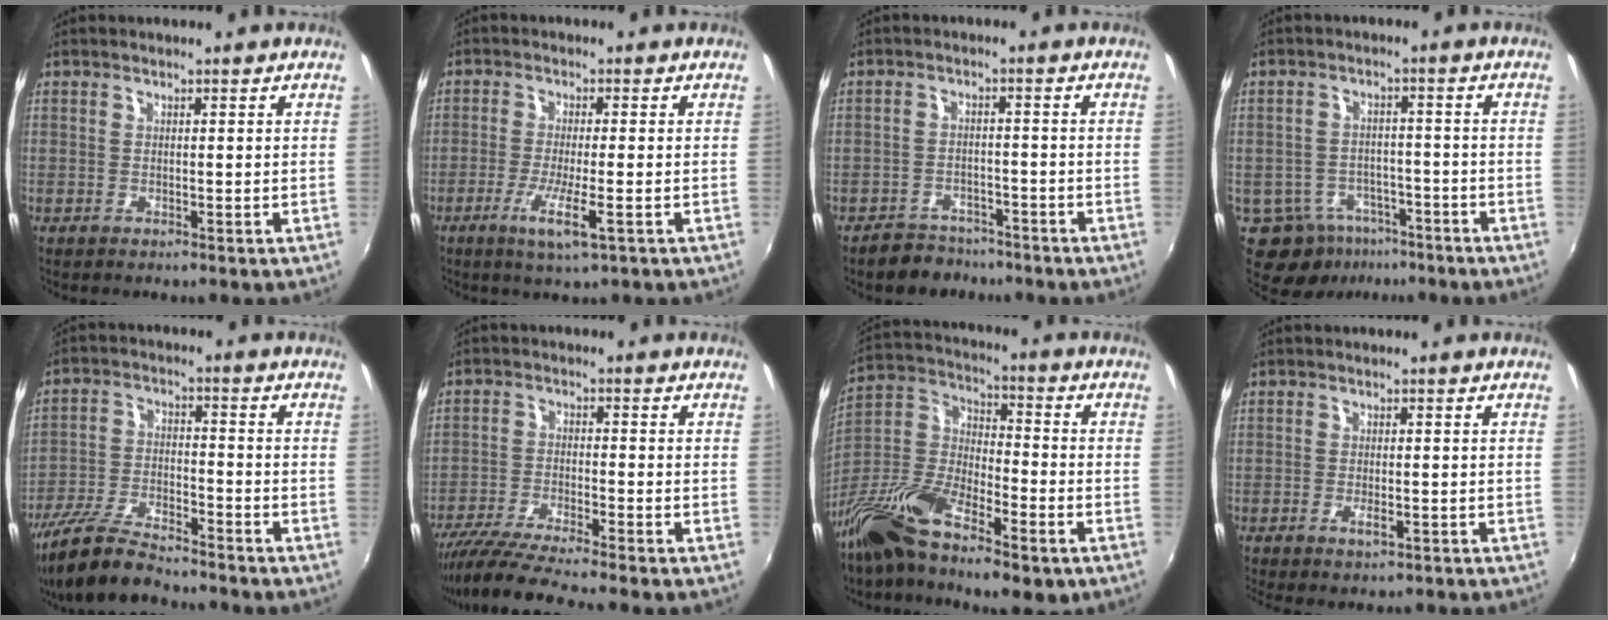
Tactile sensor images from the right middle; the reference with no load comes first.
{"total": 5.9, "force": [-2.8, 0.3, 5.1], "torque": [-0.107, -0.016, -0.054]}
{"total": 6.1, "force": [-5.1, 3.2, 0.9], "torque": [-0.033, 0.010, -0.075]}
{"total": 9.4, "force": [-5.6, 6.9, 3.1], "torque": [-0.077, 0.008, -0.070]}
{"total": 13.3, "force": [-11.4, 2.7, 6.4], "torque": [-0.144, -0.020, -0.214]}
{"total": 10.3, "force": [-9.1, -0.8, 4.8], "torque": [-0.108, -0.030, -0.165]}
{"total": 21.3, "force": [-13.1, 8.3, 14.6], "torque": [-0.293, -0.022, -0.239]}
{"total": 2.1, "force": [-1.2, 0.9, 1.5], "torque": [-0.031, -0.005, -0.021]}